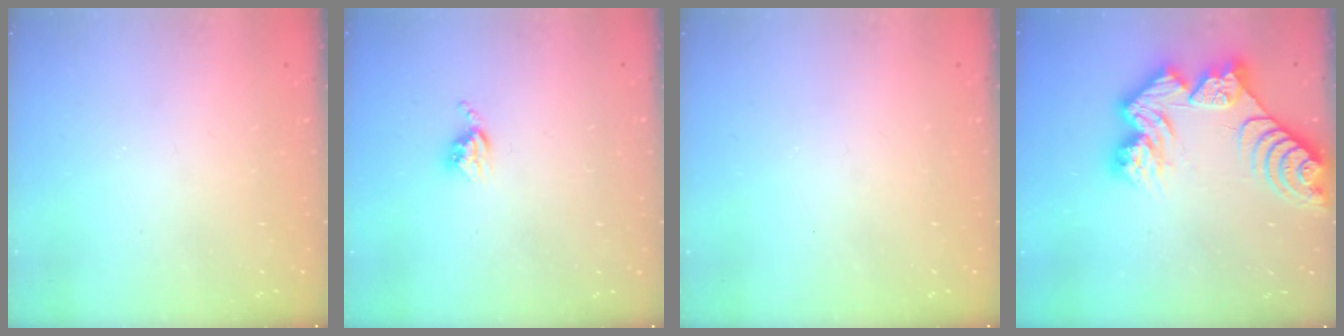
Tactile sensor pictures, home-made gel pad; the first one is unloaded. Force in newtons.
{"total": 3.8, "press": 3.8, "slide": 0.5}
{"total": 0.0}
{"total": 15.1, "press": 15.0, "slide": 1.4}